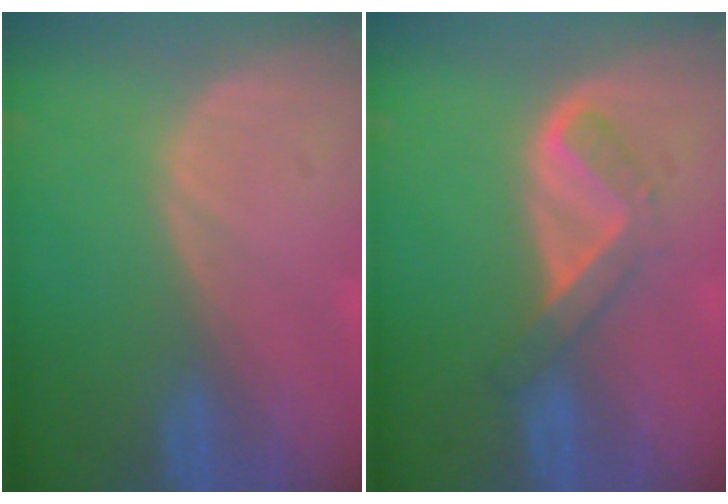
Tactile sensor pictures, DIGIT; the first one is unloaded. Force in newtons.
{"total": 5.2, "press": 4.4, "slide": 2.9}